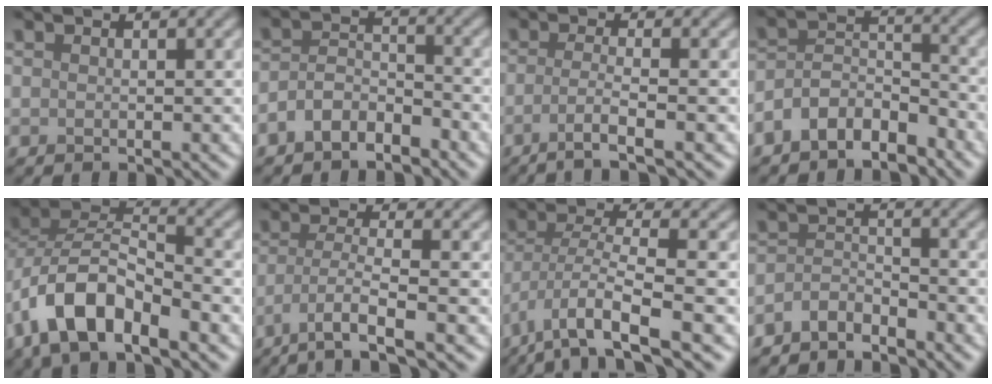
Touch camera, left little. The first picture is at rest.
{"total": 3.4, "force": [-2.3, 1.7, 1.7], "torque": [-0.035, 0.008, -0.051]}
{"total": 3.5, "force": [-1.7, 0.6, 3.0], "torque": [-0.043, -0.001, -0.048]}
{"total": 5.1, "force": [-3.5, 2.5, 2.7], "torque": [-0.046, 0.005, -0.076]}
{"total": 8.4, "force": [-4.2, 4.1, 6.0], "torque": [-0.113, 0.009, -0.087]}
{"total": 4.8, "force": [-2.7, 0.8, 3.9], "torque": [-0.064, -0.003, -0.058]}
{"total": 6.9, "force": [-3.9, 1.8, 5.5], "torque": [-0.102, -0.001, -0.076]}
{"total": 2.8, "force": [-2.6, 0.7, 0.6], "torque": [-0.014, 0.001, -0.059]}